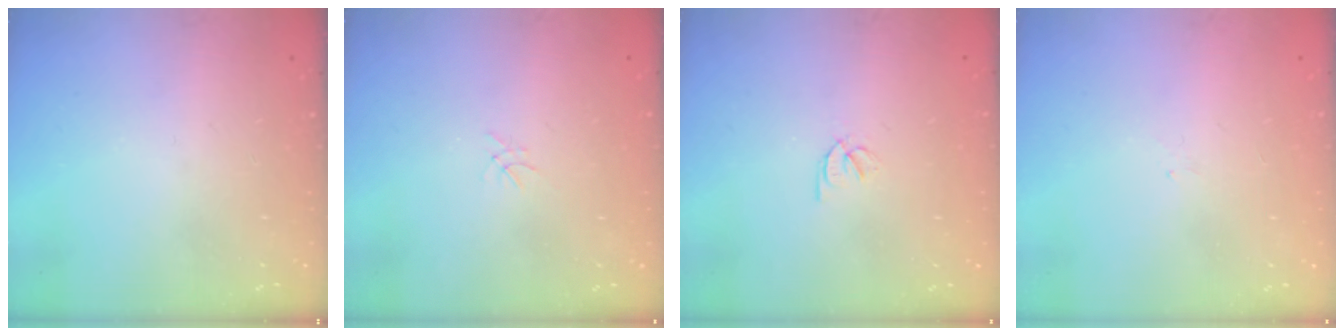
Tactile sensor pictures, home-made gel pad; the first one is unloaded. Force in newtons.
{"total": 0.0}
{"total": 2.1, "press": 2.1, "slide": 0.4}
{"total": 1.3, "press": 1.2, "slide": 0.5}